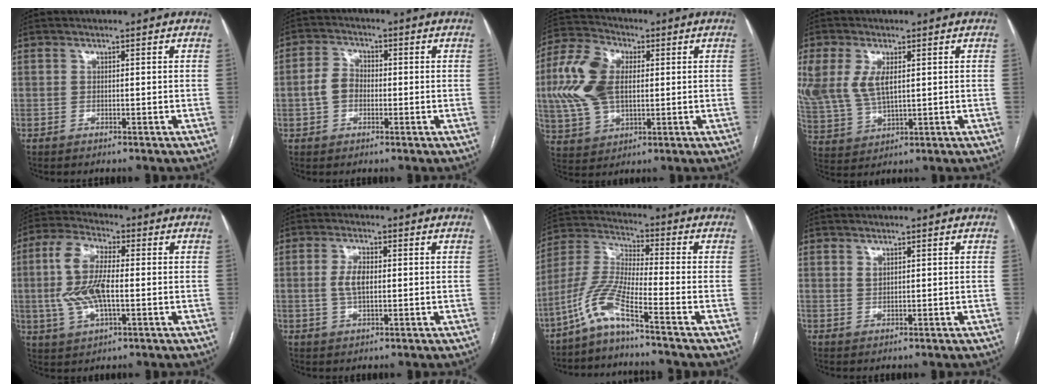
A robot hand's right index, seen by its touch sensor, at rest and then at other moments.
{"total": 4.4, "force": [-0.6, 3.4, 2.8], "torque": [-0.066, 0.020, -0.014]}
{"total": 12.5, "force": [1.7, 7.4, 10.0], "torque": [-0.244, 0.029, 0.038]}
{"total": 11.9, "force": [3.1, 6.6, 9.4], "torque": [-0.238, 0.006, 0.070]}
{"total": 10.5, "force": [-0.3, 4.0, 9.8], "torque": [-0.217, 0.009, -0.006]}
{"total": 4.0, "force": [0.3, 1.7, 3.6], "torque": [-0.078, 0.006, 0.008]}
{"total": 8.1, "force": [-5.5, -0.7, 5.9], "torque": [-0.142, -0.005, -0.119]}
{"total": 1.0, "force": [0.7, 0.6, 0.6], "torque": [-0.009, -0.001, 0.014]}